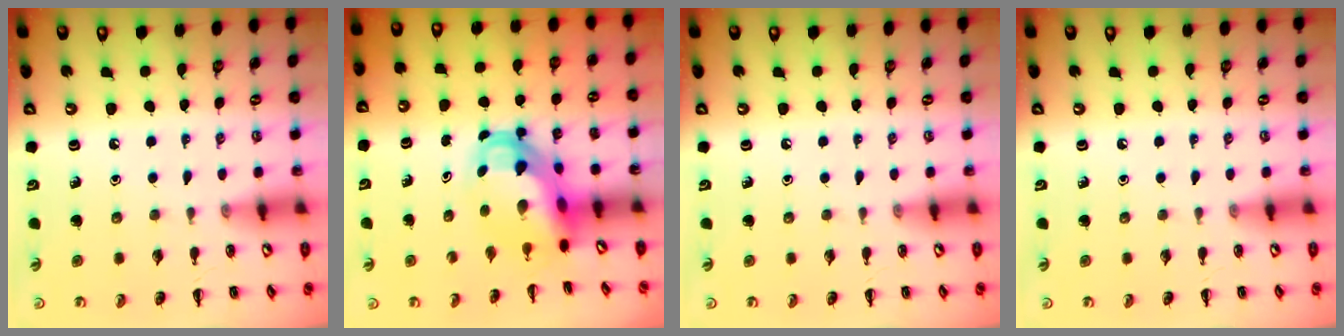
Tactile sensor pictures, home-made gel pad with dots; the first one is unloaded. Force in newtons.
{"total": 6.3, "press": 6.1, "slide": 1.6}
{"total": 0.0}
{"total": 0.0}